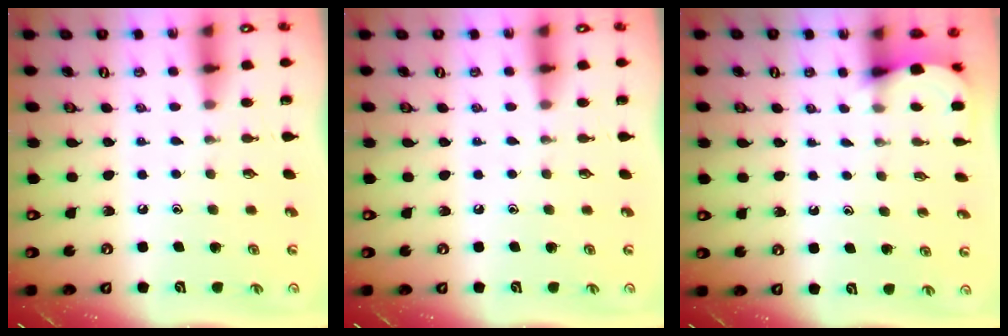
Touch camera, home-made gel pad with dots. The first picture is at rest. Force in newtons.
{"total": 0.0}
{"total": 2.5, "press": 2.5, "slide": 0.2}